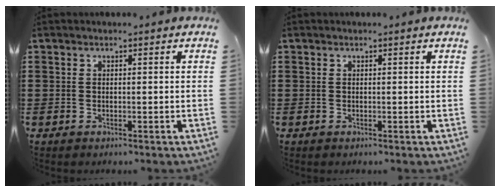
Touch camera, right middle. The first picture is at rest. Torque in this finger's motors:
{"motor_torque": [0.19, -0.19, -0.02, 0.00]}